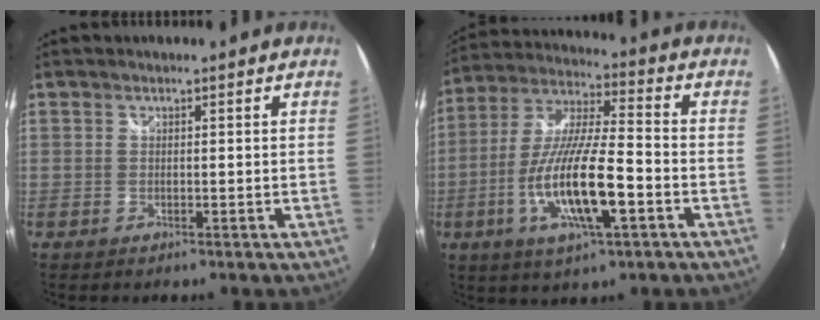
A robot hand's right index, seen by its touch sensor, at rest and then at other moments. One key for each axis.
{"total": 16.4, "fx": -5.6, "fy": 3.5, "fz": 15.0, "tx": -0.303, "ty": -0.016, "tz": -0.104}